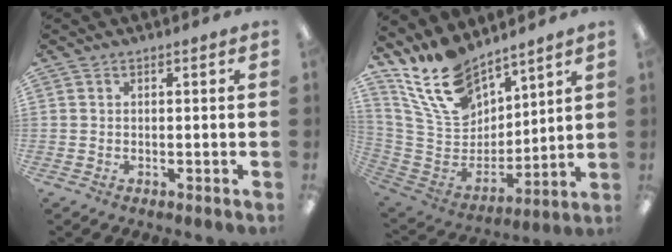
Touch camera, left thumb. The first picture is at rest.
{"total": 17.8, "force": [13.5, 8.9, 7.5], "torque": [-0.167, -0.077, 0.255]}